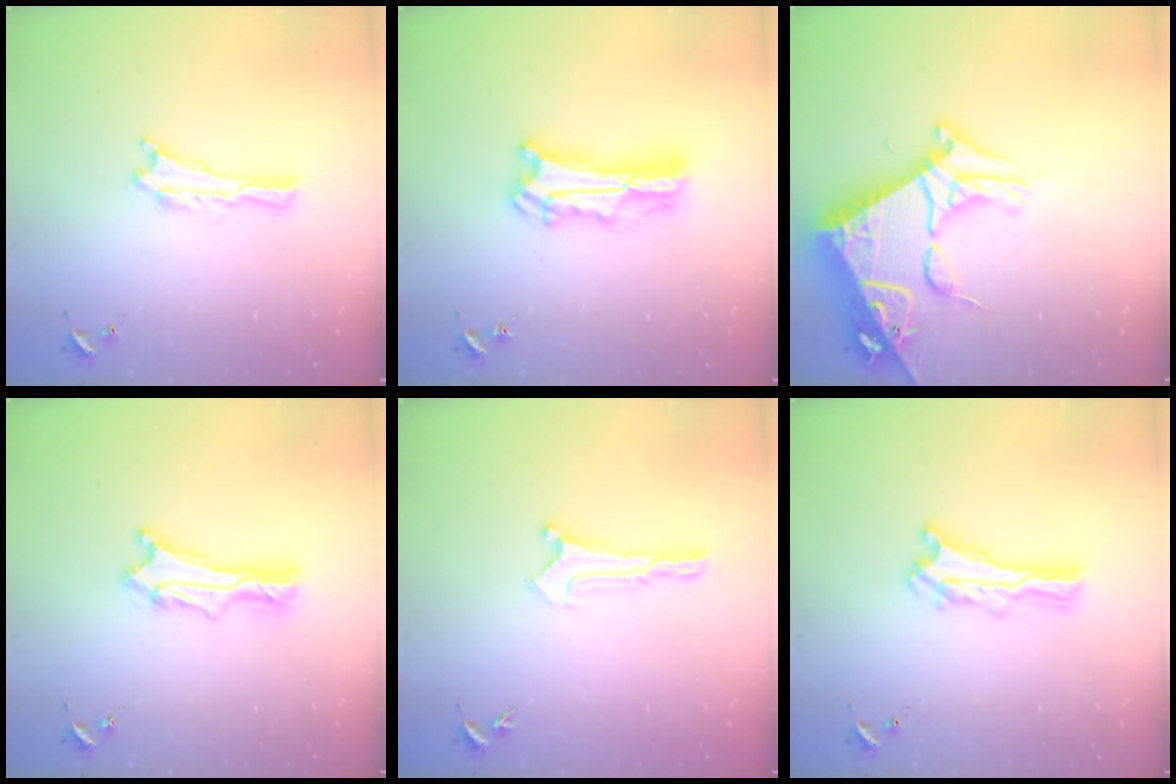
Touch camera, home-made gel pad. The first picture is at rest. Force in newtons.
{"total": 8.5, "press": 8.5, "slide": 0.6}
{"total": 12.0, "press": 11.9, "slide": 1.3}
{"total": 2.4, "press": 2.4, "slide": 0.3}
{"total": 0.0}
{"total": 1.2, "press": 1.2, "slide": 0.2}